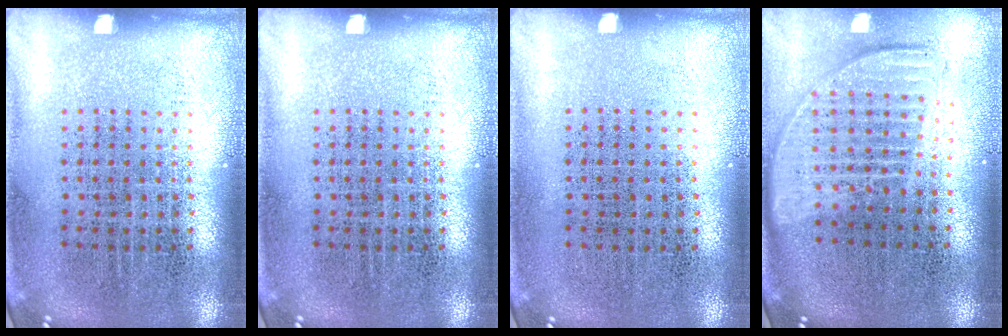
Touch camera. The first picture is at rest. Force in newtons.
{"total": 0.0}
{"total": 0.0}
{"total": 1.8, "press": 1.6, "slide": 0.9}